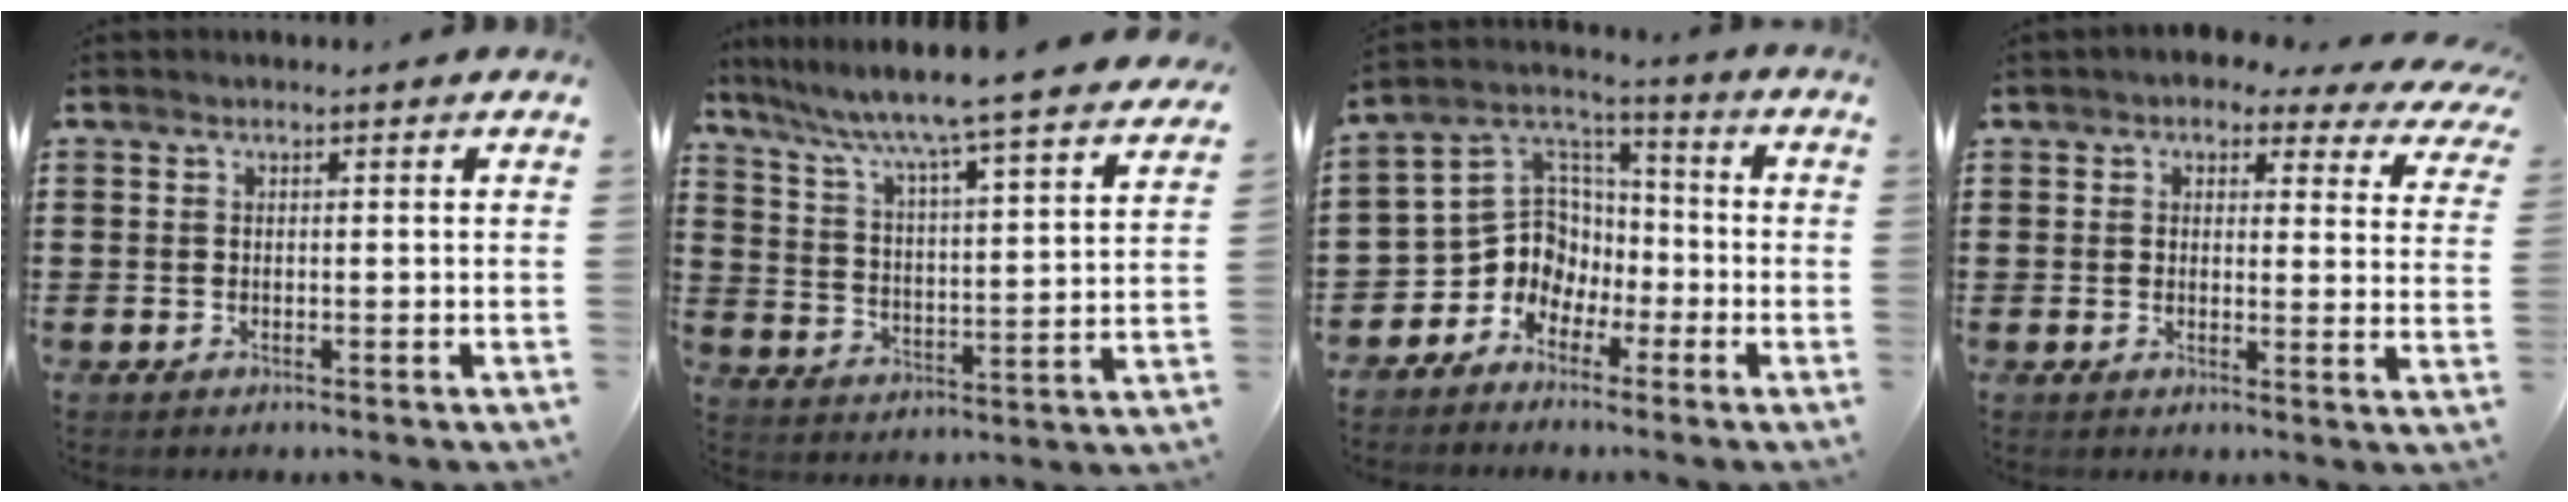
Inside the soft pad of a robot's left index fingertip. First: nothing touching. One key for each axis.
{"total": 6.0, "fx": 5.2, "fy": -1.1, "fz": 2.7, "tx": -0.075, "ty": -0.055, "tz": 0.076}
{"total": 8.3, "fx": -2.9, "fy": 7.4, "fz": 2.5, "tx": -0.089, "ty": -0.003, "tz": -0.059}
{"total": 3.2, "fx": 2.5, "fy": 1.3, "fz": 1.4, "tx": -0.032, "ty": -0.010, "tz": 0.041}